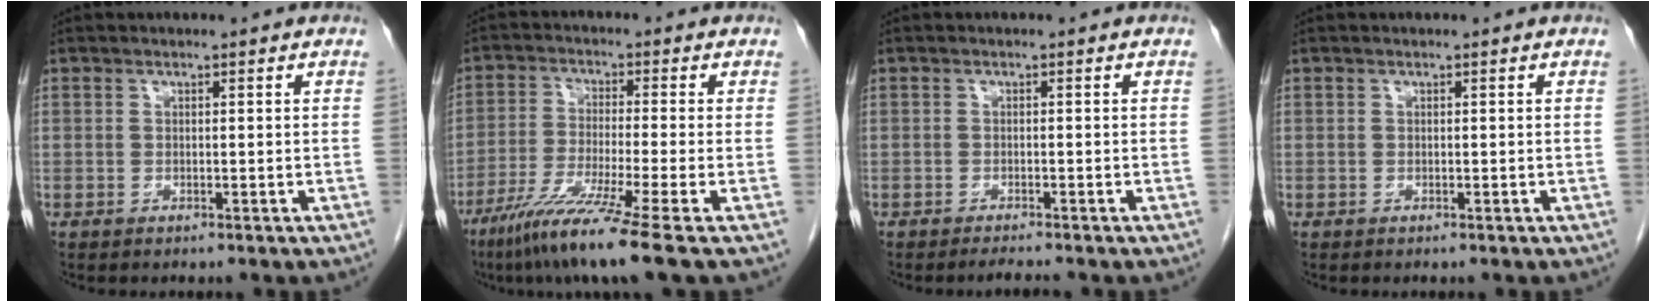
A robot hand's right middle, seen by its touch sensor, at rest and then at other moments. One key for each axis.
{"total": 10.7, "fx": -7.2, "fy": -2.1, "fz": 7.6, "tx": -0.142, "ty": -0.045, "tz": -0.130}
{"total": 1.6, "fx": -1.4, "fy": -0.3, "fz": 0.5, "tx": -0.016, "ty": -0.008, "tz": -0.023}
{"total": 0.0}